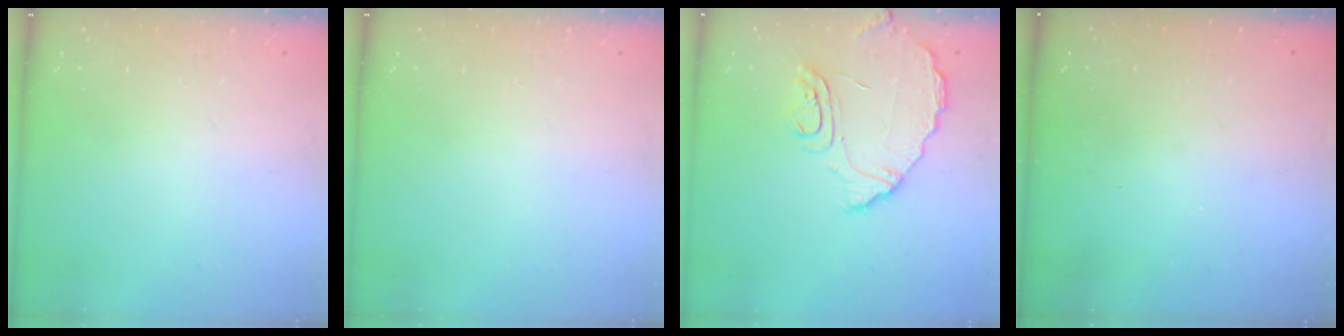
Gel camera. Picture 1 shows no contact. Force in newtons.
{"total": 0.0}
{"total": 10.3, "press": 10.3, "slide": 0.2}
{"total": 3.3, "press": 3.3, "slide": 0.2}